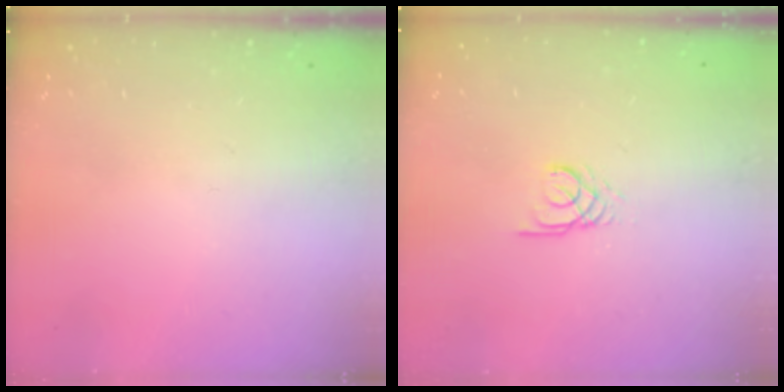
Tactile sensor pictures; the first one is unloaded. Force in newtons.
{"total": 2.3, "press": 2.3, "slide": 0.2}